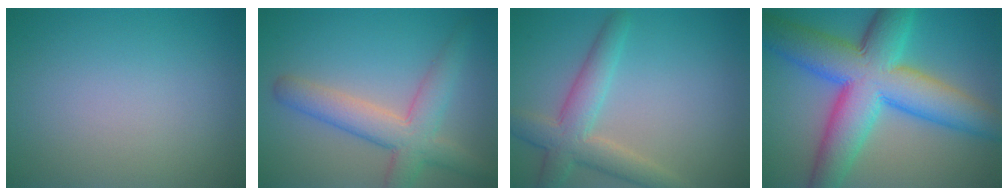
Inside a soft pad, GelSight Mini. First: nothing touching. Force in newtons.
{"total": 5.5, "press": 5.5, "slide": 0.5}
{"total": 4.8, "press": 4.8, "slide": 0.3}
{"total": 12.6, "press": 12.6, "slide": 0.3}